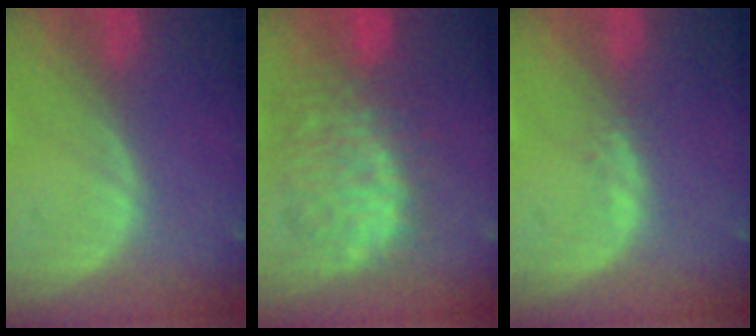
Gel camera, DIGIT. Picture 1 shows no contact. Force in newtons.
{"total": 9.6, "press": 9.3, "slide": 2.3}
{"total": 0.9, "press": 0.8, "slide": 0.4}